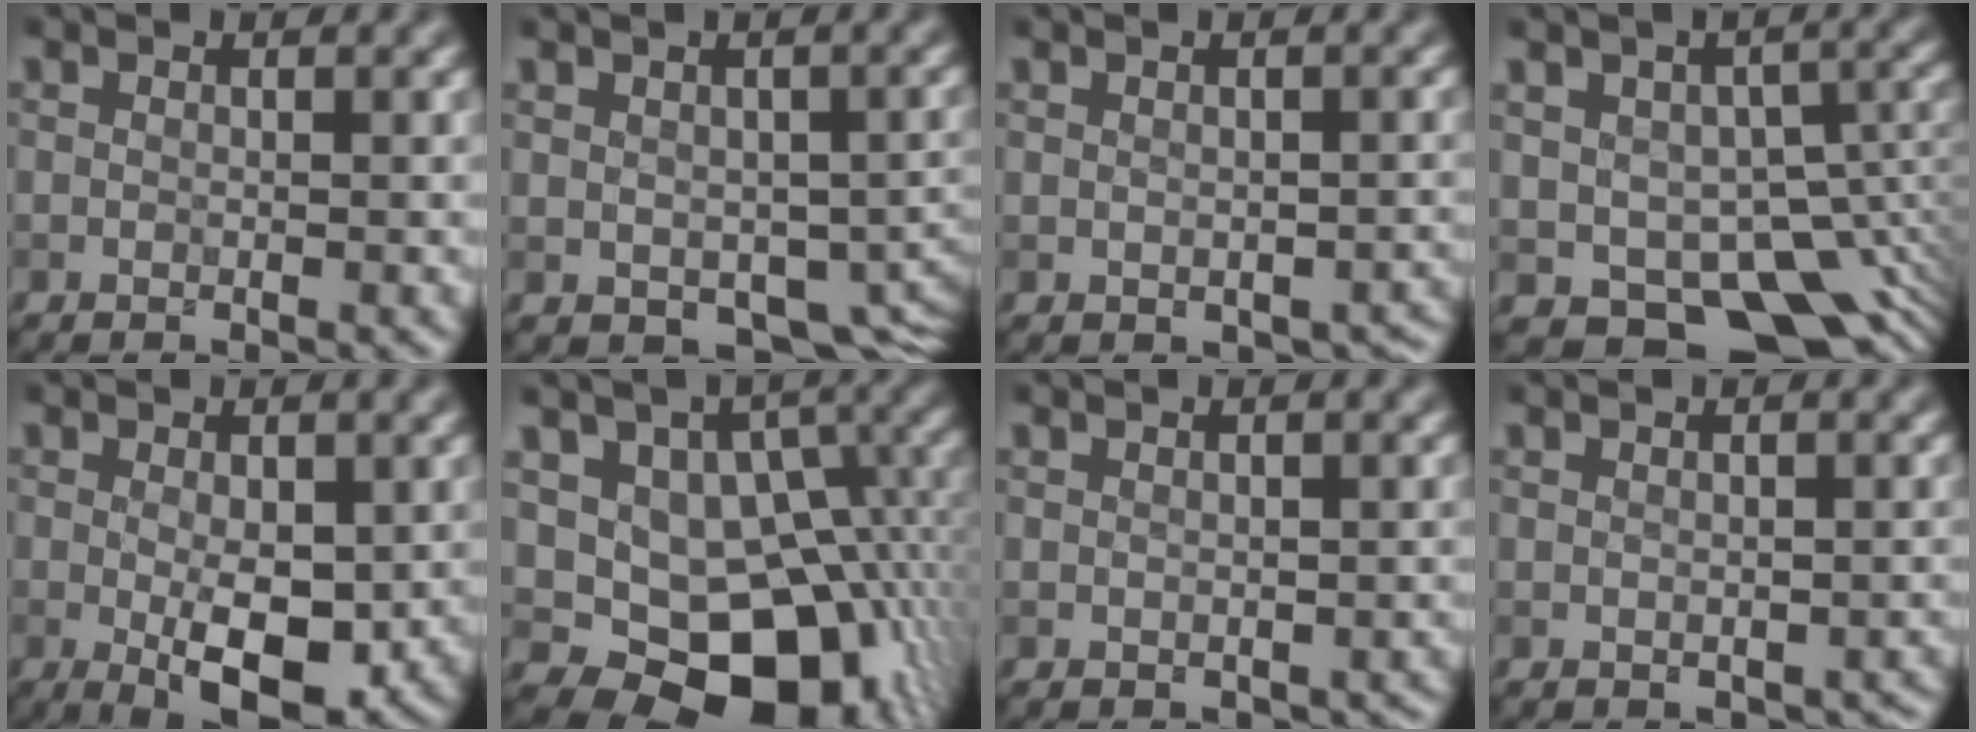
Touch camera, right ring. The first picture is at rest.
{"total": 6.6, "force": [-1.4, 4.3, 4.8], "torque": [-0.073, -0.022, -0.007]}
{"total": 3.1, "force": [-0.4, 2.4, 2.0], "torque": [-0.021, -0.014, 0.006]}
{"total": 10.4, "force": [-4.6, 6.5, 6.7], "torque": [-0.094, -0.021, -0.064]}
{"total": 5.2, "force": [-0.6, 2.3, 4.6], "torque": [-0.079, -0.010, -0.003]}
{"total": 12.6, "force": [-2.9, 8.9, 8.4], "torque": [-0.106, -0.015, -0.036]}
{"total": 1.4, "force": [0.2, 1.1, 0.8], "torque": [-0.013, -0.005, 0.010]}
{"total": 2.2, "force": [0.0, 1.8, 1.4], "torque": [-0.015, -0.010, 0.009]}